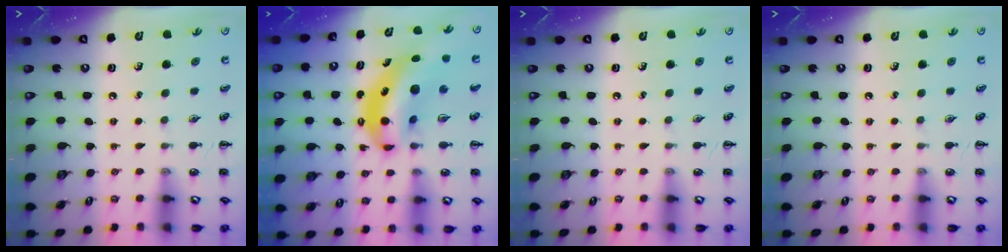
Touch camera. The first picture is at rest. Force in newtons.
{"total": 9.5, "press": 9.1, "slide": 2.4}
{"total": 0.0}
{"total": 0.0}